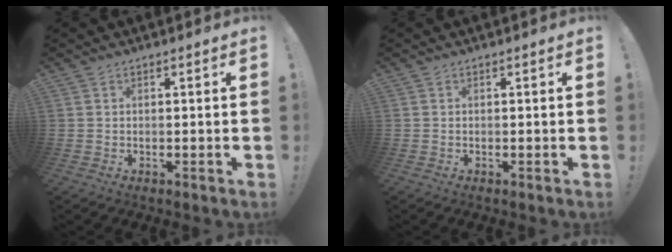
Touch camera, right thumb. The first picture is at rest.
{"total": 0.0}